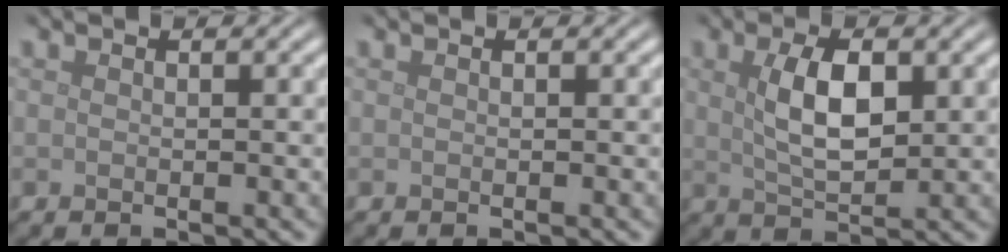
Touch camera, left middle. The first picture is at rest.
{"total": 0.0}
{"total": 4.6, "force": [1.1, 2.0, 4.0], "torque": [-0.082, 0.002, 0.022]}